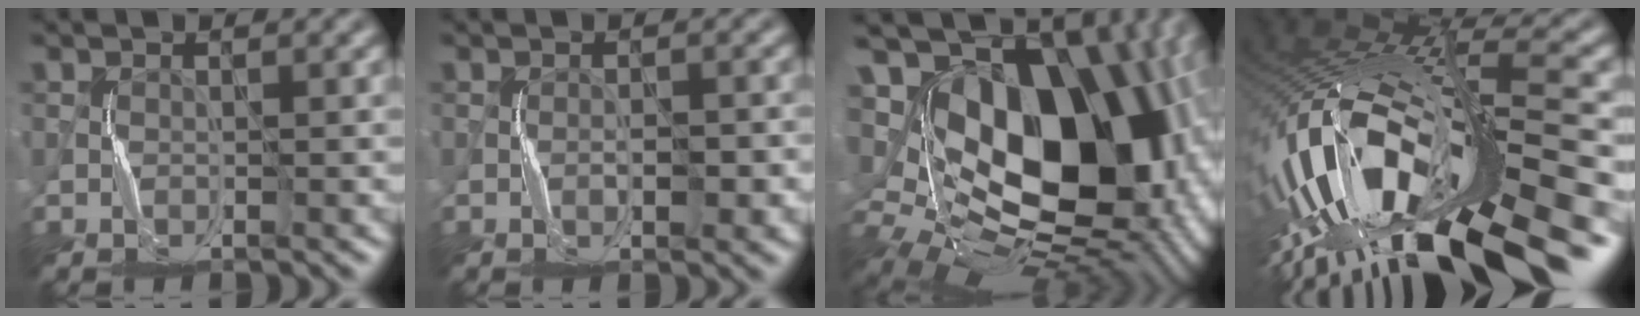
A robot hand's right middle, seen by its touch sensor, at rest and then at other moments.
{"total": 2.2, "force": [-0.7, 0.7, 2.0], "torque": [-0.032, 0.002, -0.009]}
{"total": 18.3, "force": [2.8, 12.0, 13.5], "torque": [-0.172, 0.010, 0.067]}
{"total": 18.0, "force": [-8.3, 7.3, 14.2], "torque": [-0.287, -0.020, -0.127]}